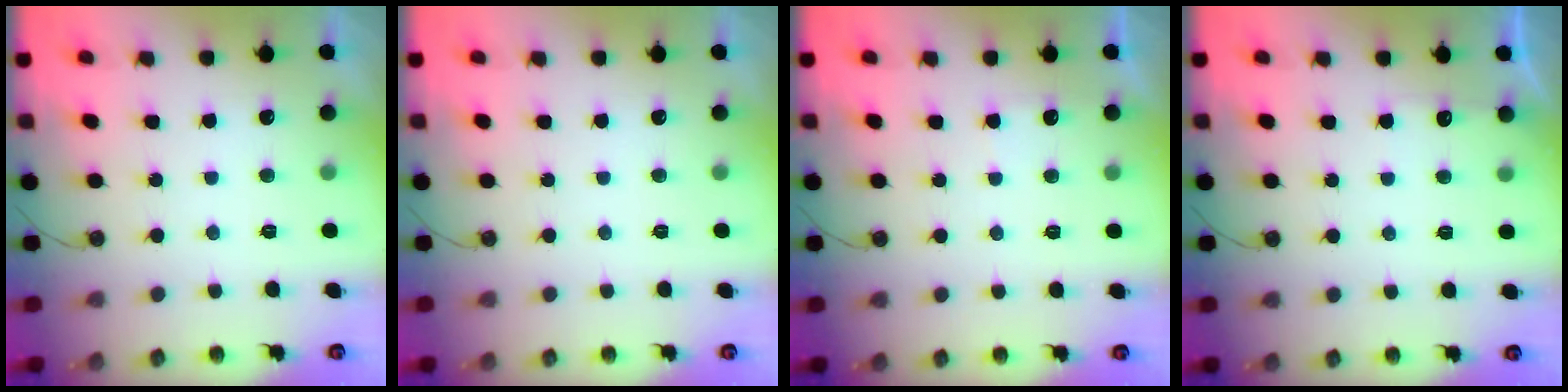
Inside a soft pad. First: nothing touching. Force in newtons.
{"total": 0.0}
{"total": 2.2, "press": 2.2, "slide": 0.3}
{"total": 3.8, "press": 3.8, "slide": 0.6}